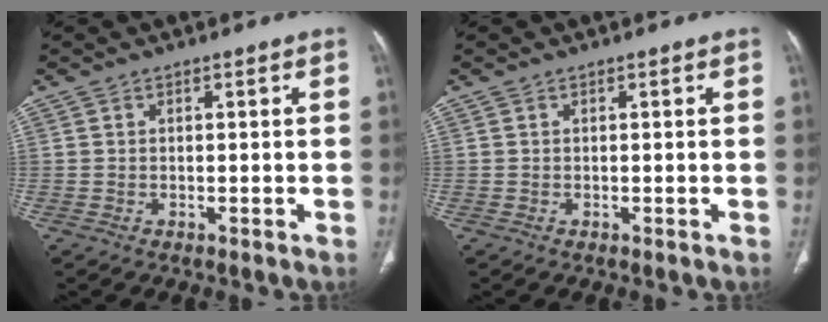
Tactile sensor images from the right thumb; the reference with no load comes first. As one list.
[{"total": 0.0}]